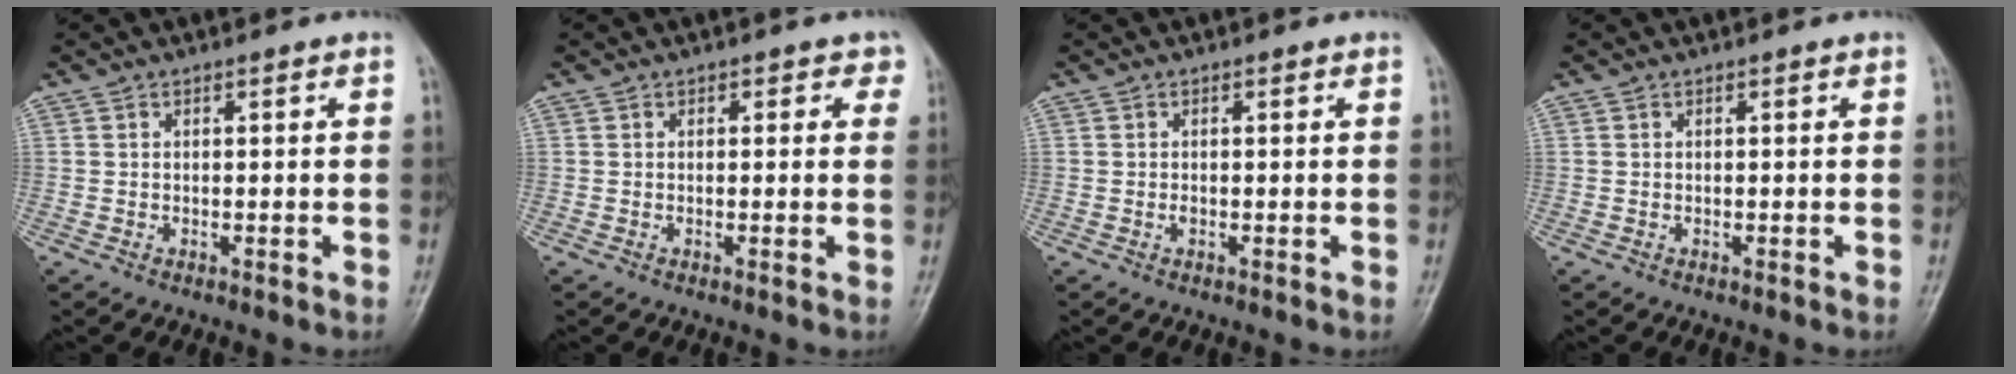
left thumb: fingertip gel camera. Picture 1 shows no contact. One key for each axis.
{"total": 2.0, "fx": 0.9, "fy": 1.5, "fz": 1.0, "tx": 0.020, "ty": 0.001, "tz": 0.002}
{"total": 0.6, "fx": 0.0, "fy": 0.4, "fz": 0.4, "tx": -0.005, "ty": 0.000, "tz": -0.002}
{"total": 0.0}